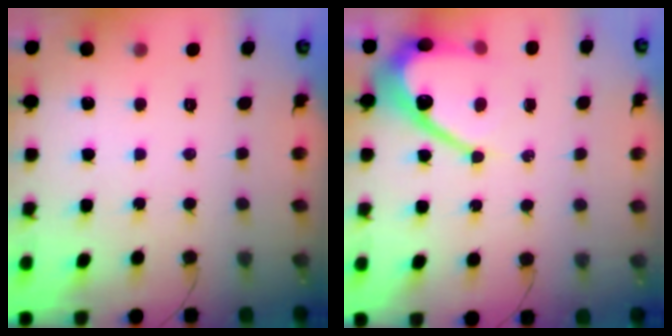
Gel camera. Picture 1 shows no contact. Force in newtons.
{"total": 10.8, "press": 10.8, "slide": 1.0}